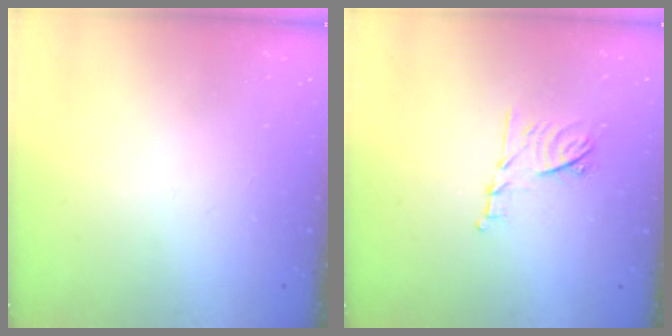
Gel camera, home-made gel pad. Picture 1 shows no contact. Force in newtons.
{"total": 10.5, "press": 10.5, "slide": 0.3}